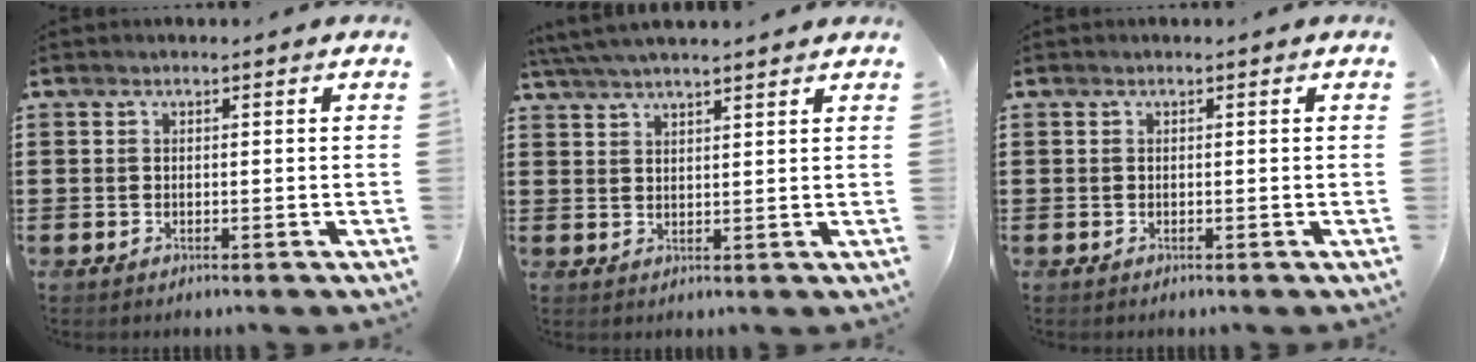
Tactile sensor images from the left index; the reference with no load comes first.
{"total": 4.0, "force": [3.6, 0.1, 1.7], "torque": [-0.043, -0.005, 0.067]}
{"total": 0.0}